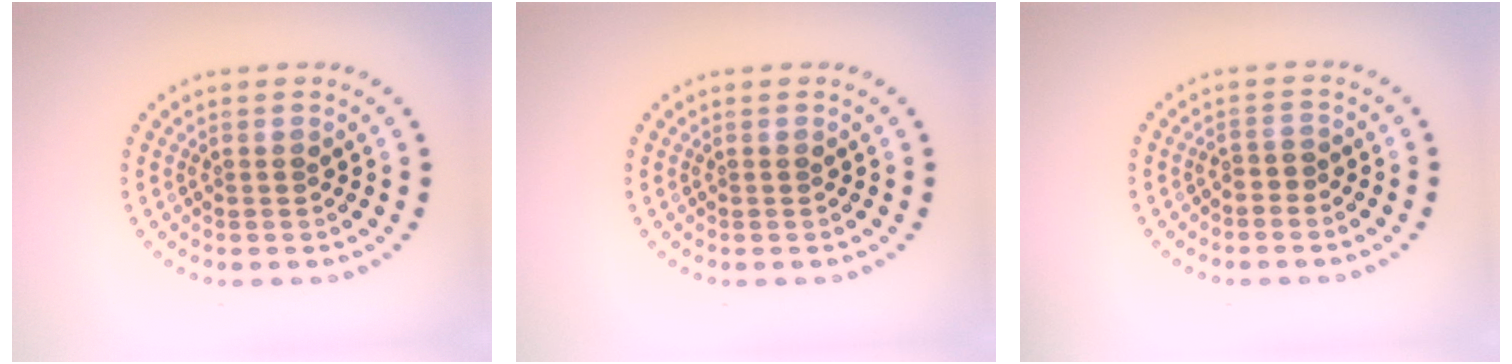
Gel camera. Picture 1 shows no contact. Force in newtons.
{"total": 0.0}
{"total": 0.6, "press": 0.4, "slide": 0.5}